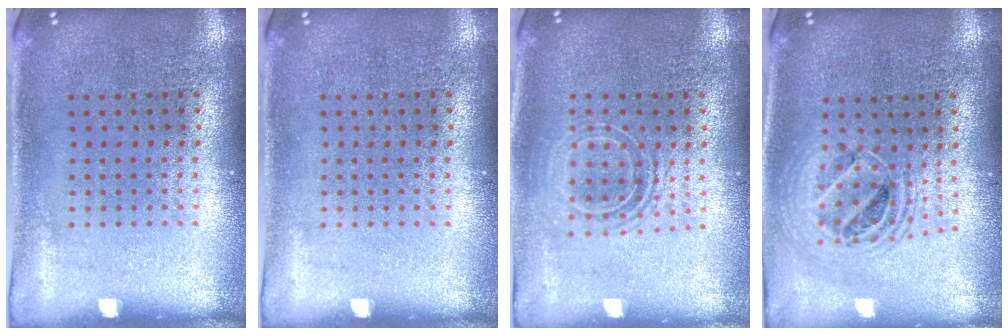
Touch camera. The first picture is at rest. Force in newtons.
{"total": 0.0}
{"total": 1.6, "press": 1.3, "slide": 0.9}
{"total": 1.8, "press": 1.5, "slide": 1.1}